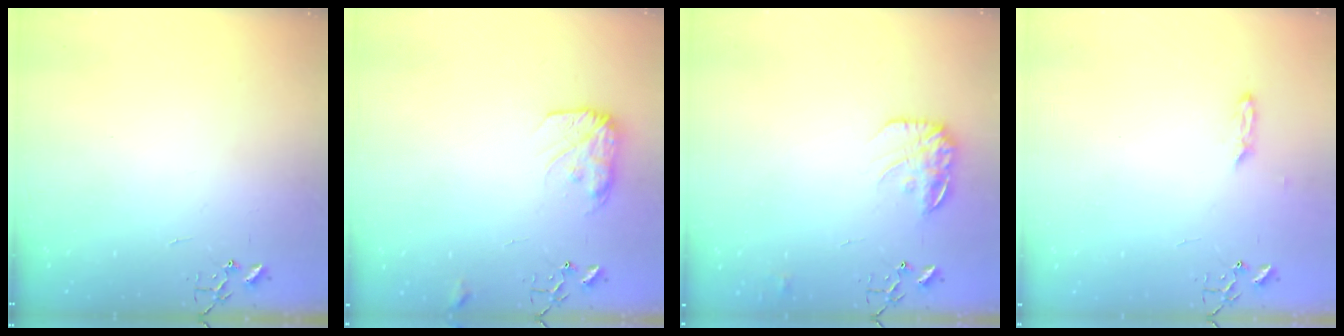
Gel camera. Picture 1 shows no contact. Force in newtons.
{"total": 10.8, "press": 10.8, "slide": 0.4}
{"total": 12.1, "press": 12.1, "slide": 0.5}
{"total": 2.3, "press": 2.2, "slide": 0.4}